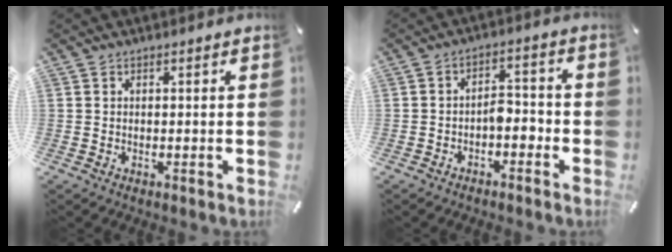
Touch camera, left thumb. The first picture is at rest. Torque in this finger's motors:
{"motor_torque": [0.53, 1.56, 0.50, 0.37, 0.01]}